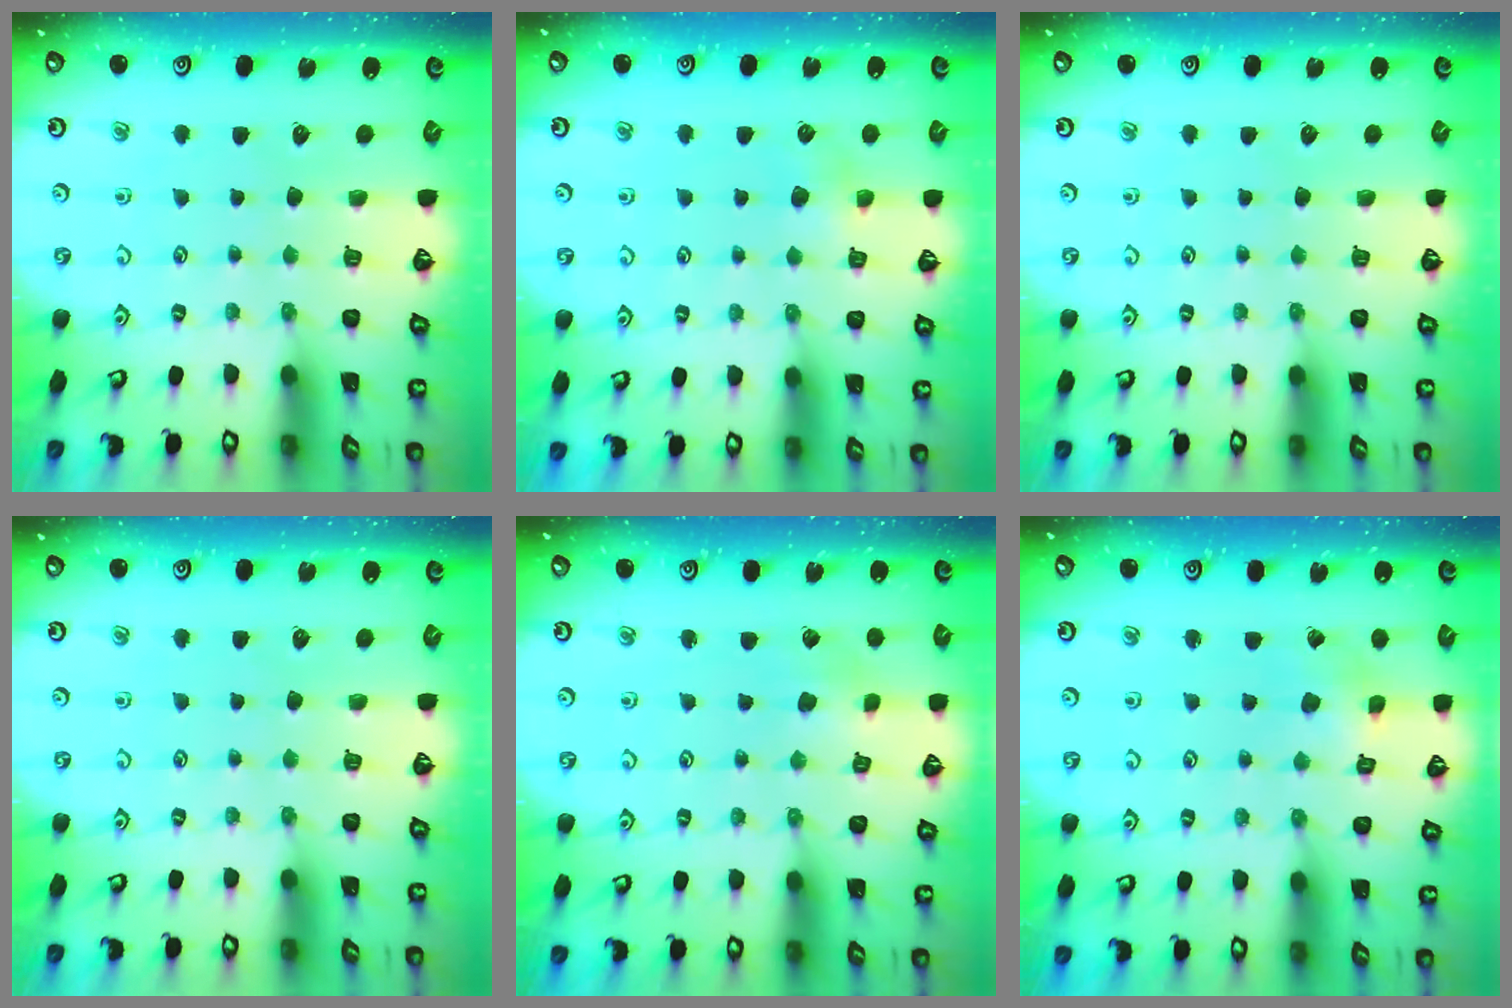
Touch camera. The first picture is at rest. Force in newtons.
{"total": 4.7, "press": 4.7, "slide": 0.7}
{"total": 0.0}
{"total": 0.0}
{"total": 2.4, "press": 2.4, "slide": 0.2}
{"total": 2.2, "press": 2.2, "slide": 0.2}